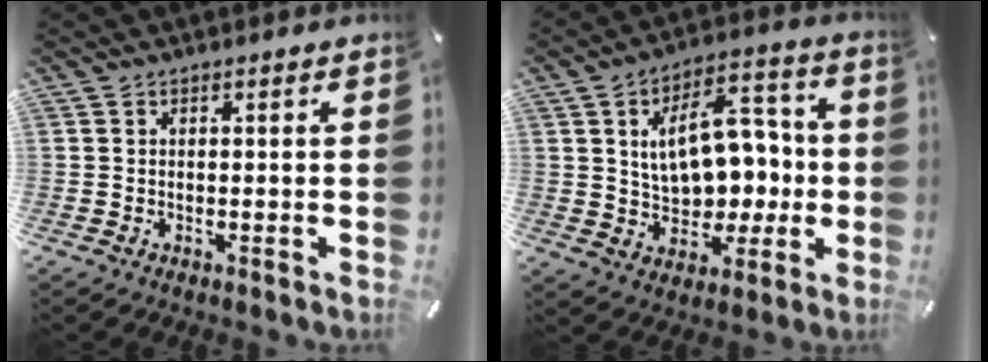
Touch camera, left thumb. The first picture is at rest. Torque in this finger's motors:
{"motor_torque": [0.61, 0.28, 0.36, 0.06, 0.17]}